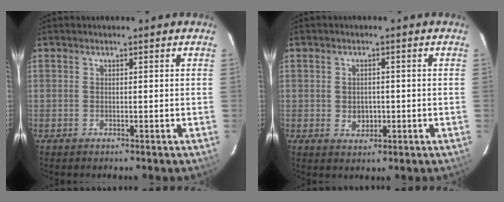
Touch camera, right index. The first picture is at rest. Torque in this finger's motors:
{"motor_torque": [0.02, -0.04, 0.01, 0.00]}